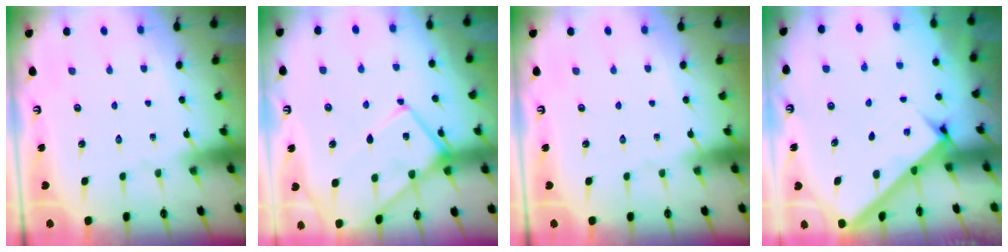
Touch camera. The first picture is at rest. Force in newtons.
{"total": 12.1, "press": 12.0, "slide": 1.5}
{"total": 0.0}
{"total": 2.6, "press": 2.6, "slide": 0.3}